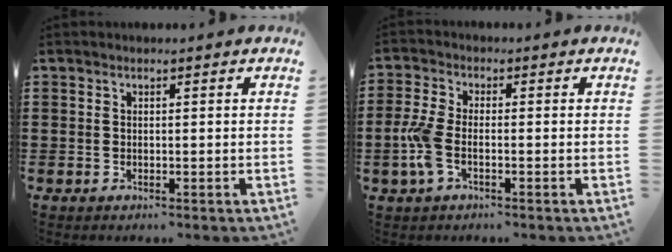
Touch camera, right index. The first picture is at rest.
{"total": 5.0, "force": [-1.4, 2.2, 4.3], "torque": [-0.108, -0.005, -0.033]}